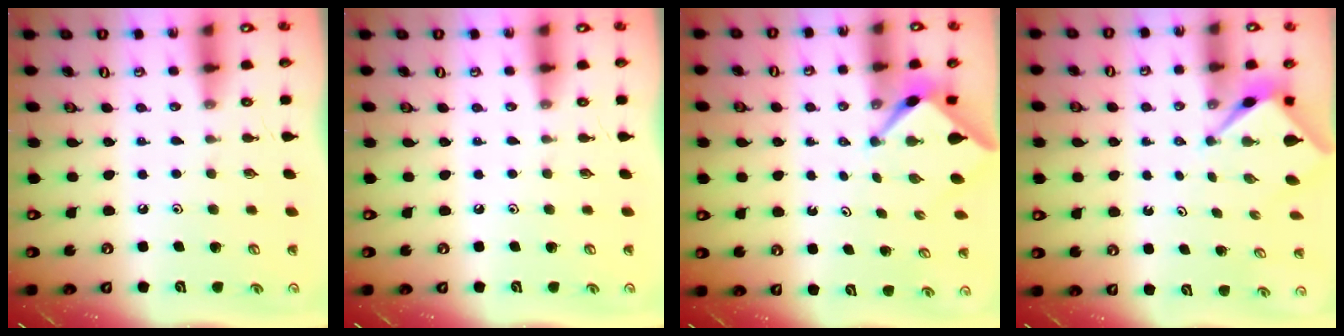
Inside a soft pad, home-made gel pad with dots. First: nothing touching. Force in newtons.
{"total": 0.0}
{"total": 2.7, "press": 2.7, "slide": 0.3}
{"total": 2.5, "press": 2.5, "slide": 0.1}